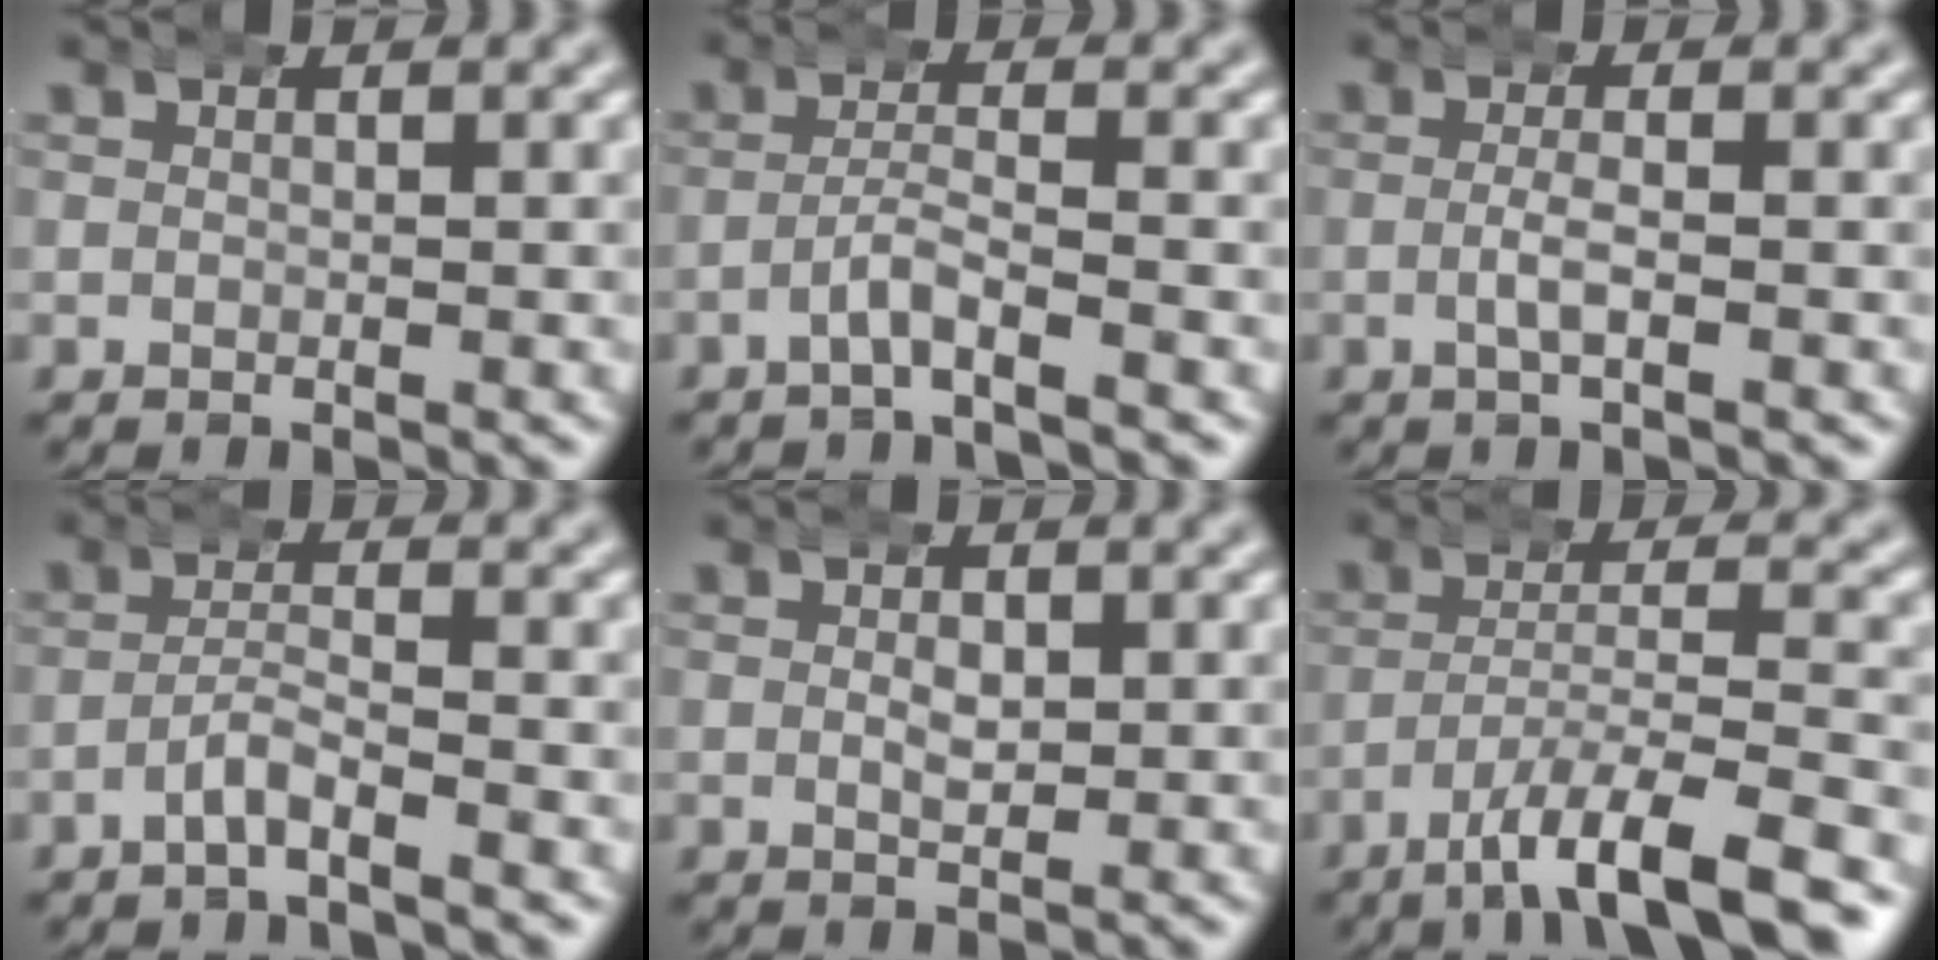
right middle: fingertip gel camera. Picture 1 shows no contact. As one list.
[{"total": 2.4, "force": [-2.0, -0.2, 1.4], "torque": [-0.019, 0.006, -0.040]}, {"total": 1.9, "force": [-0.7, 0.1, 1.7], "torque": [-0.029, 0.000, -0.014]}, {"total": 2.3, "force": [-1.9, 0.1, 1.3], "torque": [-0.017, 0.006, -0.041]}, {"total": 1.9, "force": [0.0, 1.2, 1.5], "torque": [-0.019, -0.003, -0.002]}, {"total": 6.5, "force": [-4.4, 1.1, 4.7], "torque": [-0.085, -0.007, -0.070]}]